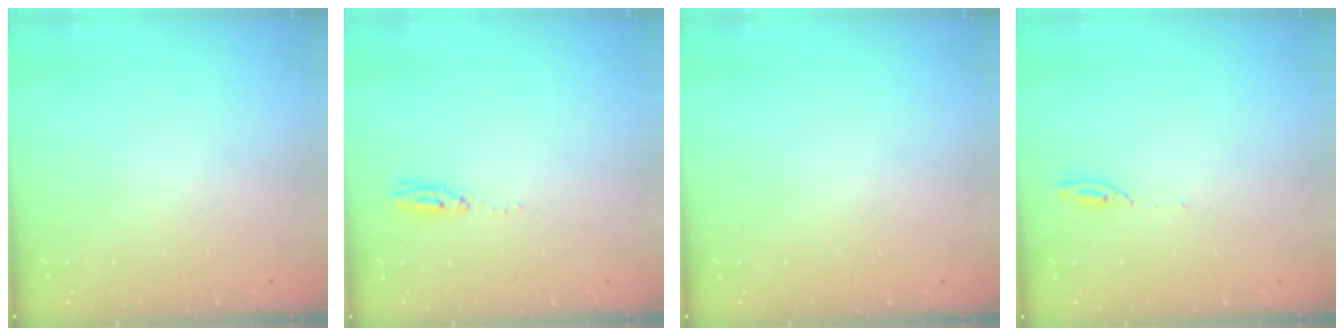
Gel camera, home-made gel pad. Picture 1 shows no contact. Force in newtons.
{"total": 3.6, "press": 3.3, "slide": 1.5}
{"total": 0.0}
{"total": 4.4, "press": 4.4, "slide": 0.1}